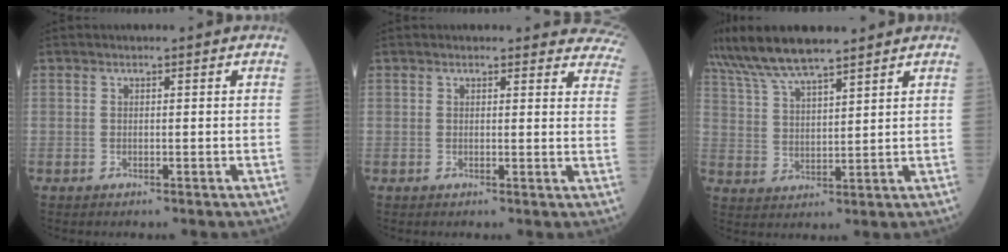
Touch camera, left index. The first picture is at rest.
{"total": 10.6, "force": [10.2, 2.9, 1.3], "torque": [0.036, -0.040, 0.067]}
{"total": 9.4, "force": [8.1, 1.1, 4.7], "torque": [-0.100, 0.023, 0.156]}